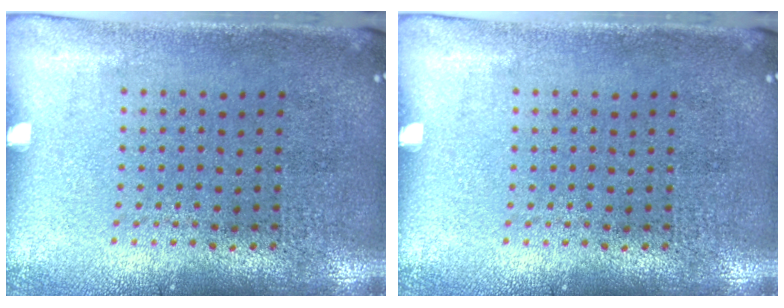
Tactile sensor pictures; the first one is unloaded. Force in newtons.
{"total": 0.0}